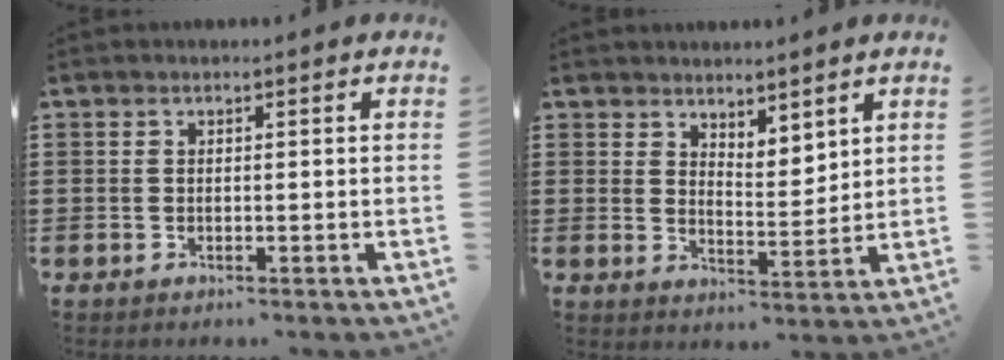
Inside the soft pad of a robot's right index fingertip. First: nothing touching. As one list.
[{"total": 3.6, "force": [3.5, 1.0, 0.0], "torque": [-0.011, -0.008, 0.067]}]